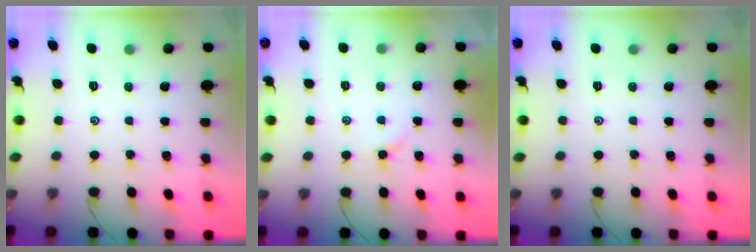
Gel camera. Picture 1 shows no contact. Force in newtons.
{"total": 1.7, "press": 1.6, "slide": 0.4}
{"total": 0.0}